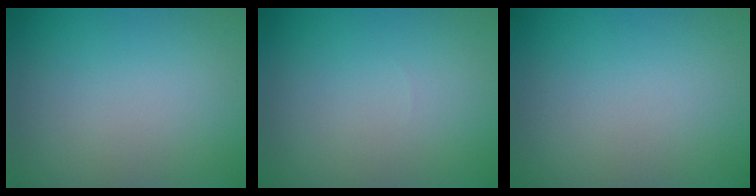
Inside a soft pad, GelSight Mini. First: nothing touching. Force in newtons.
{"total": 0.0}
{"total": 0.0}